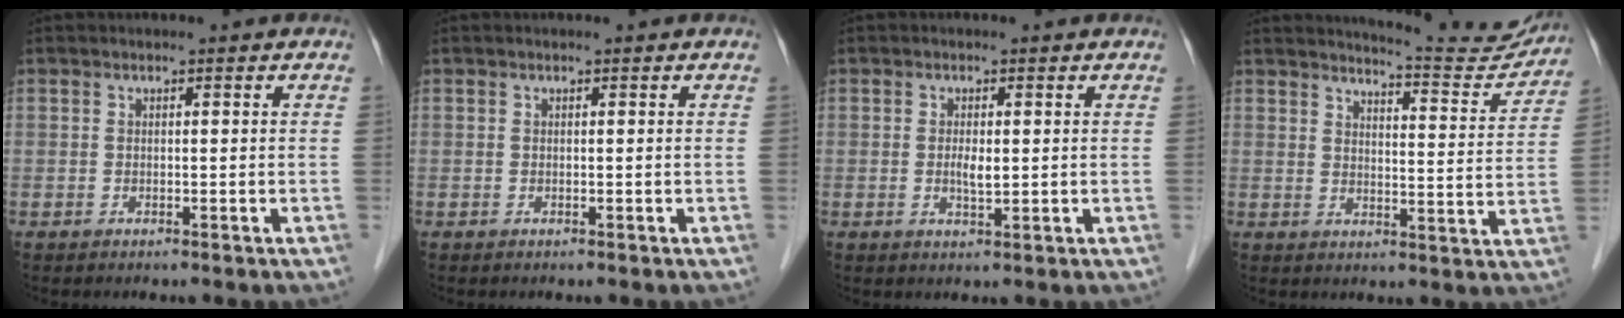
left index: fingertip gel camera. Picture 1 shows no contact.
{"total": 0.0}
{"total": 2.2, "force": [0.1, 0.8, 2.0], "torque": [-0.035, -0.005, 0.004]}
{"total": 12.5, "force": [12.3, 1.0, 1.7], "torque": [-0.012, -0.044, 0.142]}